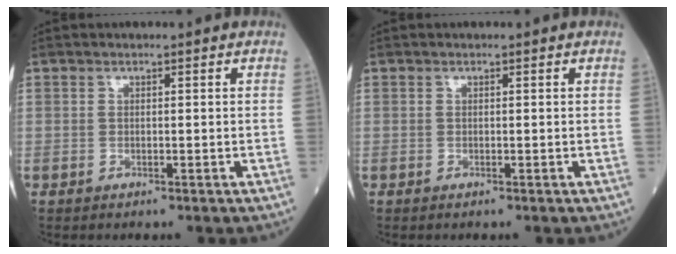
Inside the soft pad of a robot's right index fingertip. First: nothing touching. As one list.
[{"total": 0.0}]